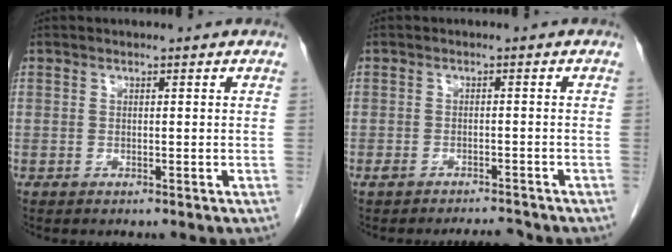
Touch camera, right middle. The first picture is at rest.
{"total": 3.2, "force": [-3.0, 0.6, 0.9], "torque": [-0.019, -0.001, -0.046]}